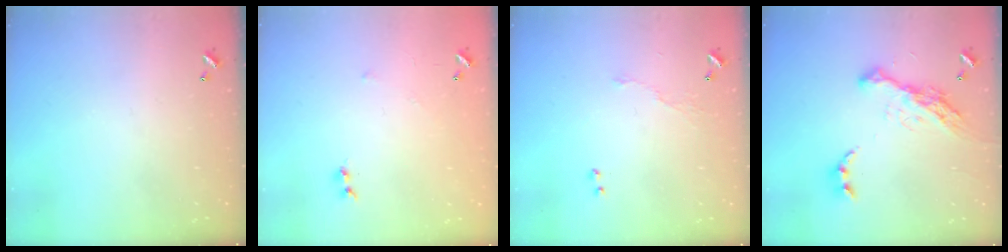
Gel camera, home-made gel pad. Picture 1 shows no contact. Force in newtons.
{"total": 5.1, "press": 5.0, "slide": 0.9}
{"total": 5.9, "press": 5.8, "slide": 1.0}
{"total": 15.6, "press": 15.5, "slide": 1.6}